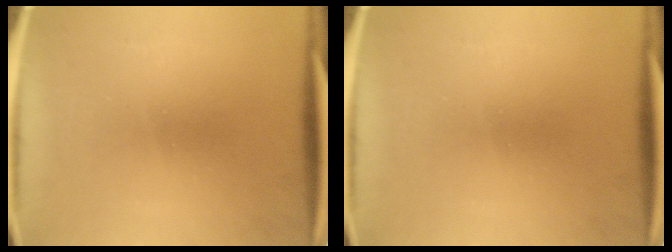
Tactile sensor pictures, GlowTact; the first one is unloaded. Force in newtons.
{"total": 0.0}